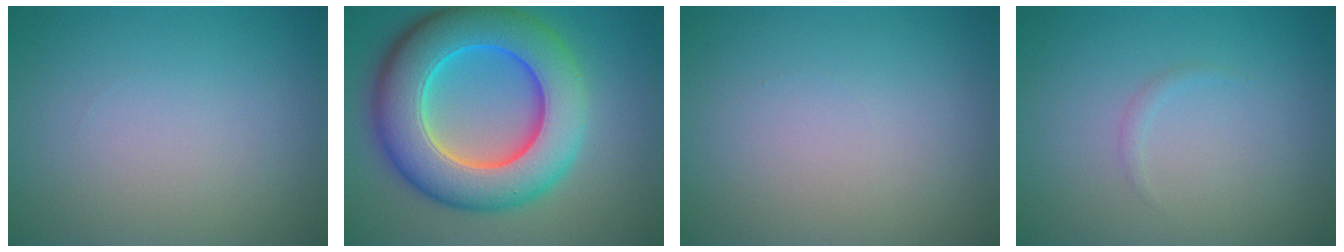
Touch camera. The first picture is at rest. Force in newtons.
{"total": 11.9, "press": 11.9, "slide": 0.4}
{"total": 0.0}
{"total": 0.5, "press": 0.5, "slide": 0.1}